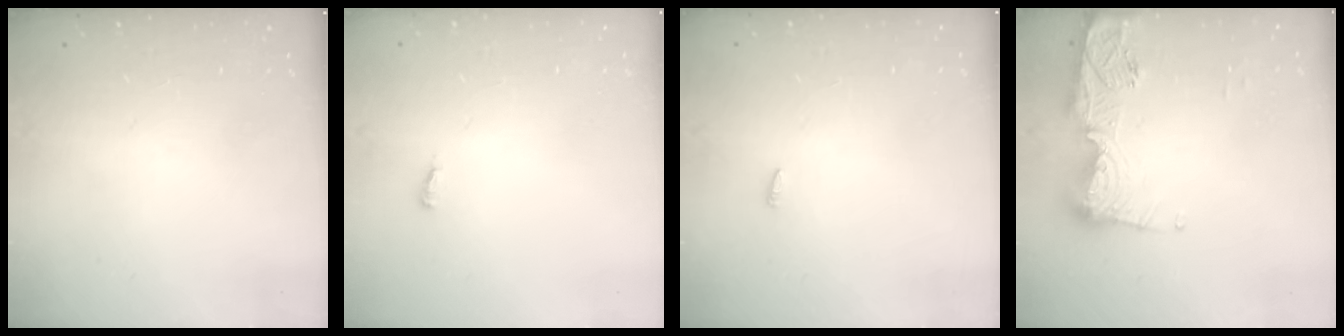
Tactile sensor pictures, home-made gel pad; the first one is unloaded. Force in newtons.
{"total": 2.6, "press": 2.4, "slide": 1.0}
{"total": 1.8, "press": 1.7, "slide": 0.6}
{"total": 14.0, "press": 13.9, "slide": 1.5}